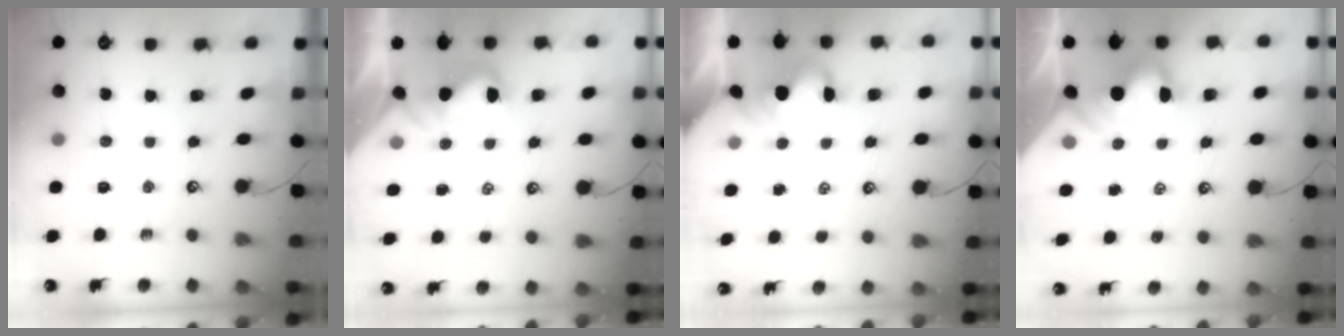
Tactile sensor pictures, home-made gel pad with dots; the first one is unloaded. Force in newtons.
{"total": 1.0, "press": 0.8, "slide": 0.5}
{"total": 1.4, "press": 1.3, "slide": 0.5}
{"total": 9.5, "press": 9.4, "slide": 1.6}